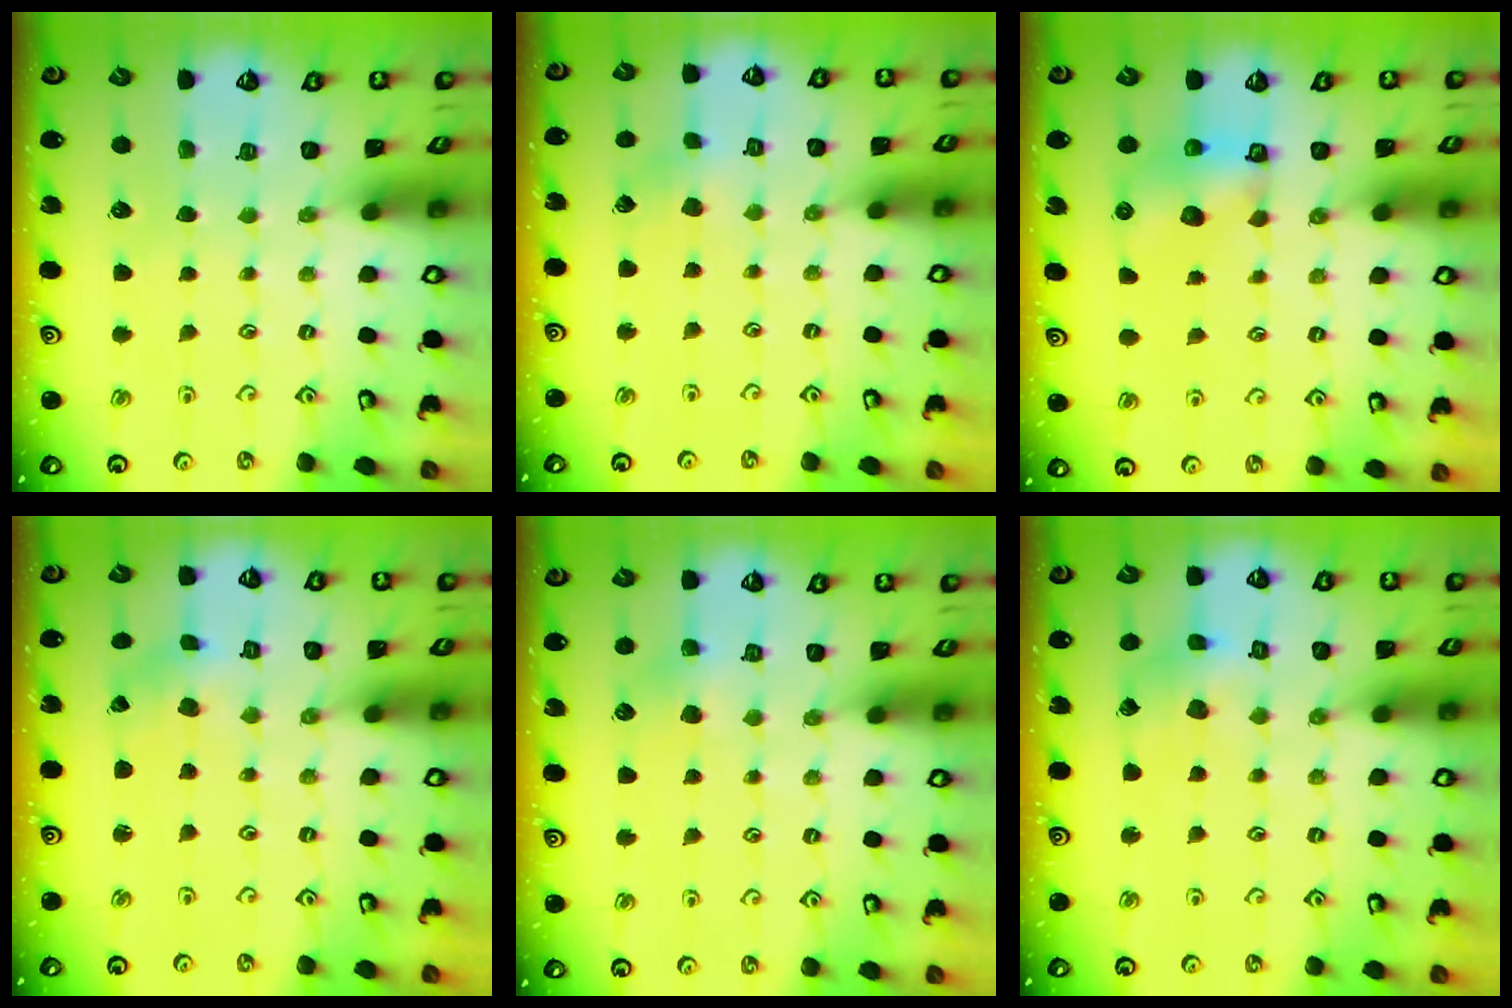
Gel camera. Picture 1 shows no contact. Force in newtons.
{"total": 2.3, "press": 2.2, "slide": 0.3}
{"total": 7.2, "press": 7.2, "slide": 0.2}
{"total": 1.5, "press": 1.5, "slide": 0.2}
{"total": 5.7, "press": 5.7, "slide": 0.4}
{"total": 5.2, "press": 5.1, "slide": 0.6}